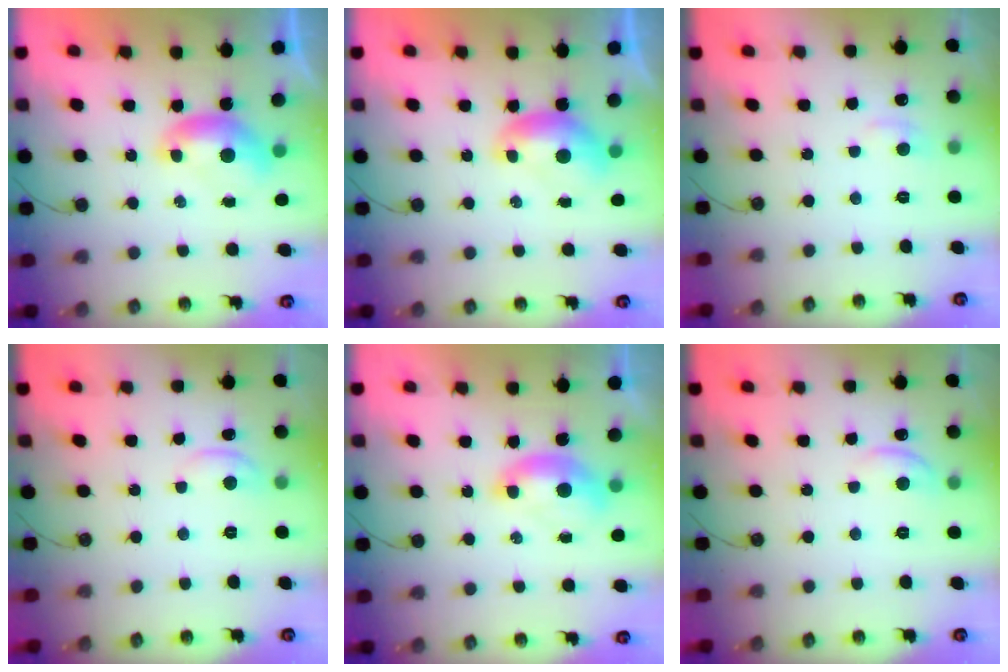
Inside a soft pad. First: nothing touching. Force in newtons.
{"total": 0.0}
{"total": 0.9, "press": 0.1, "slide": 0.9}
{"total": 0.0}
{"total": 1.6, "press": 1.5, "slide": 0.6}
{"total": 3.1, "press": 3.0, "slide": 0.8}